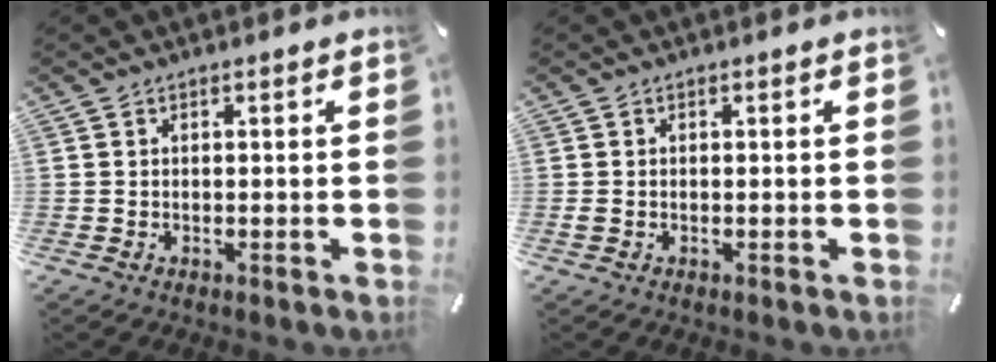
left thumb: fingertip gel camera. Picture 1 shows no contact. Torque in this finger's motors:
{"motor_torque": [0.21, 0.93, 0.04, 0.00, 0.01]}